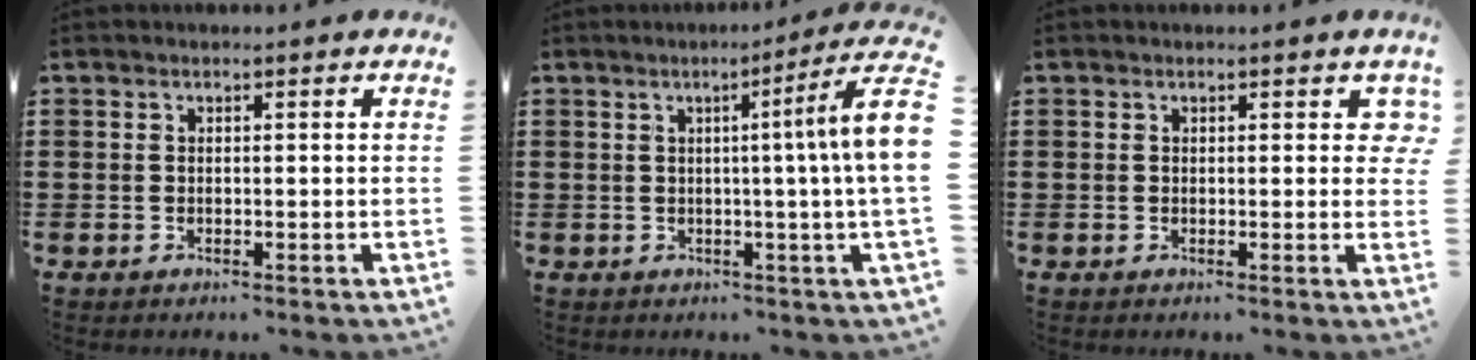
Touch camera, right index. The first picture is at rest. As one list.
[{"total": 8.2, "force": [1.0, -0.7, 8.1], "torque": [-0.130, -0.016, 0.012]}, {"total": 1.5, "force": [0.4, 1.1, 1.0], "torque": [-0.005, 0.001, 0.002]}]